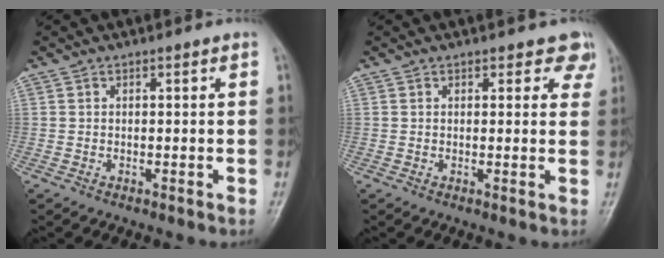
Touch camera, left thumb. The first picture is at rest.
{"total": 3.7, "force": [2.7, 2.1, 1.5], "torque": [0.018, -0.011, 0.020]}